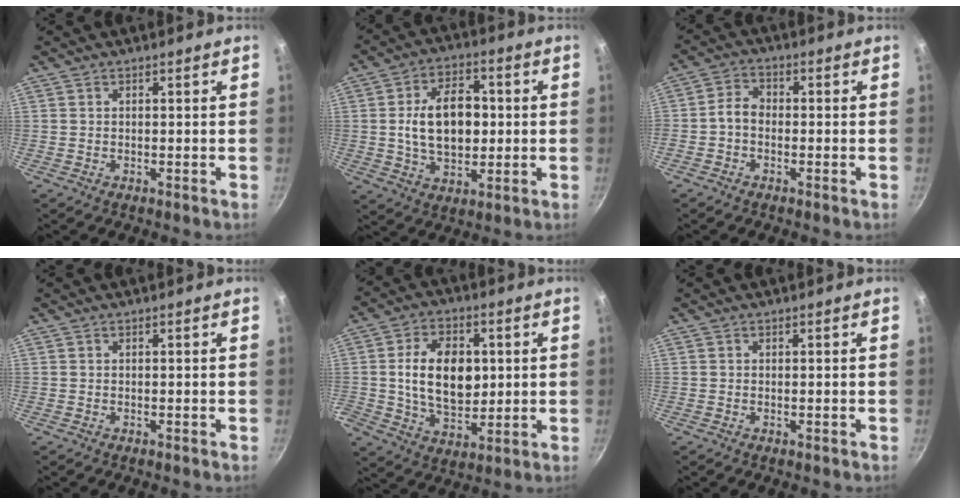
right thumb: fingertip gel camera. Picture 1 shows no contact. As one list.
[{"total": 13.4, "force": [0.6, 8.6, 10.2], "torque": [-0.143, 0.008, 0.008]}, {"total": 3.6, "force": [-1.2, 2.5, 2.3], "torque": [-0.046, 0.024, -0.034]}, {"total": 0.0}, {"total": 13.8, "force": [1.4, 9.1, 10.3], "torque": [-0.148, -0.006, 0.025]}, {"total": 0.0}]